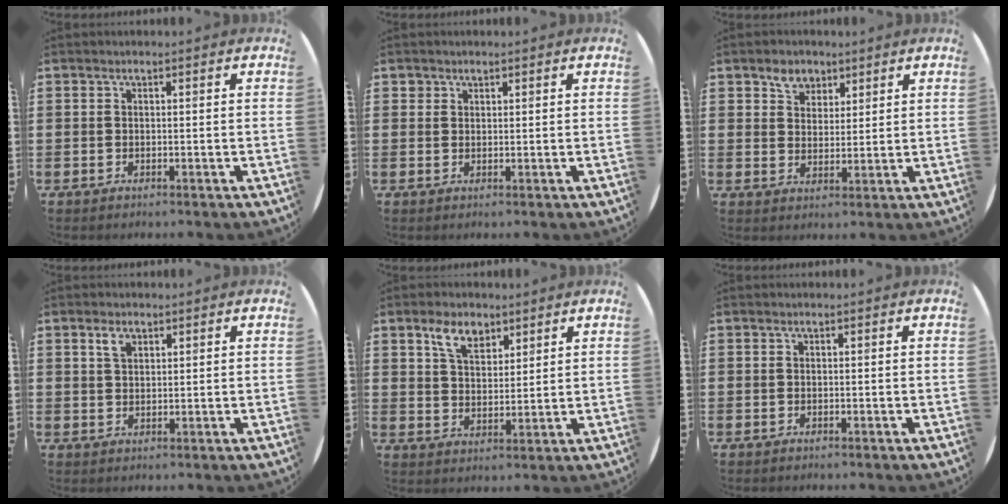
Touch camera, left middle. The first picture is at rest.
{"total": 1.1, "force": [0.9, 0.6, -0.1], "torque": [0.009, -0.001, 0.017]}
{"total": 3.6, "force": [2.7, 2.3, 0.6], "torque": [-0.011, 0.004, 0.050]}
{"total": 2.2, "force": [1.5, 1.2, 1.0], "torque": [-0.016, 0.002, 0.025]}
{"total": 5.2, "force": [3.6, 2.8, 2.5], "torque": [-0.044, 0.000, 0.065]}
{"total": 0.0}